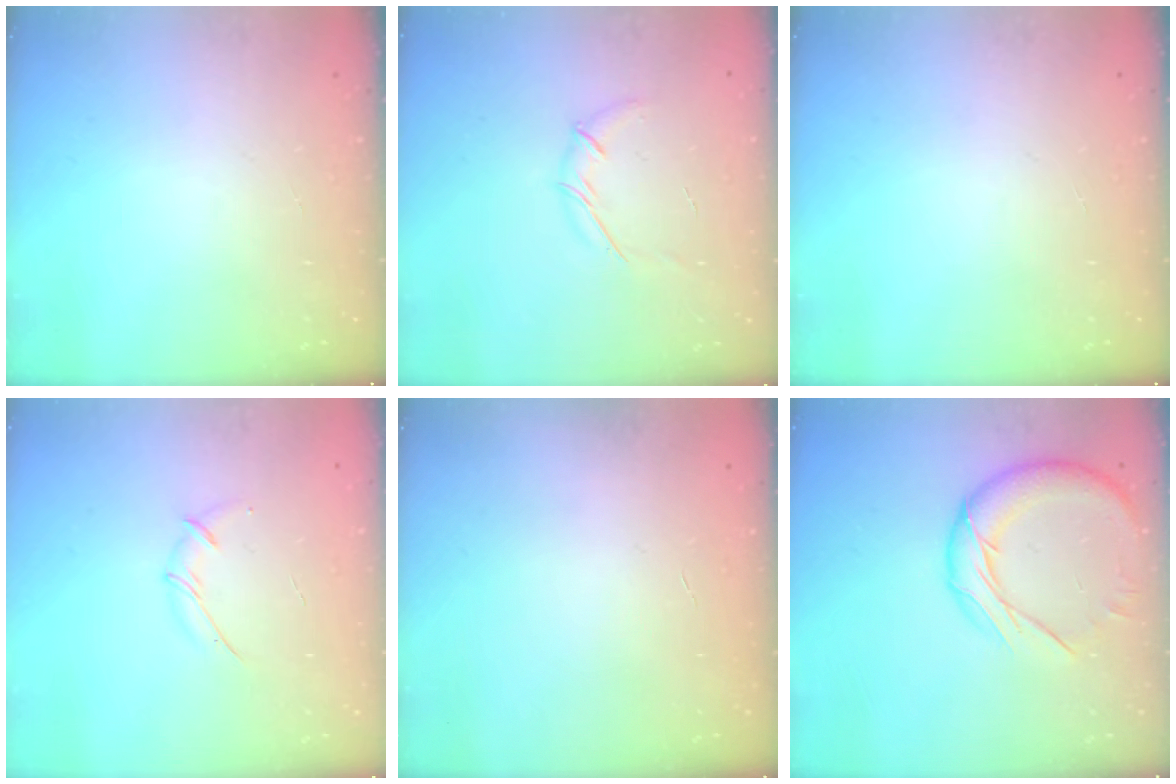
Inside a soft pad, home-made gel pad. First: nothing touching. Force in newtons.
{"total": 5.4, "press": 5.4, "slide": 0.6}
{"total": 0.0}
{"total": 5.2, "press": 5.1, "slide": 0.6}
{"total": 0.0}
{"total": 15.2, "press": 15.1, "slide": 1.6}